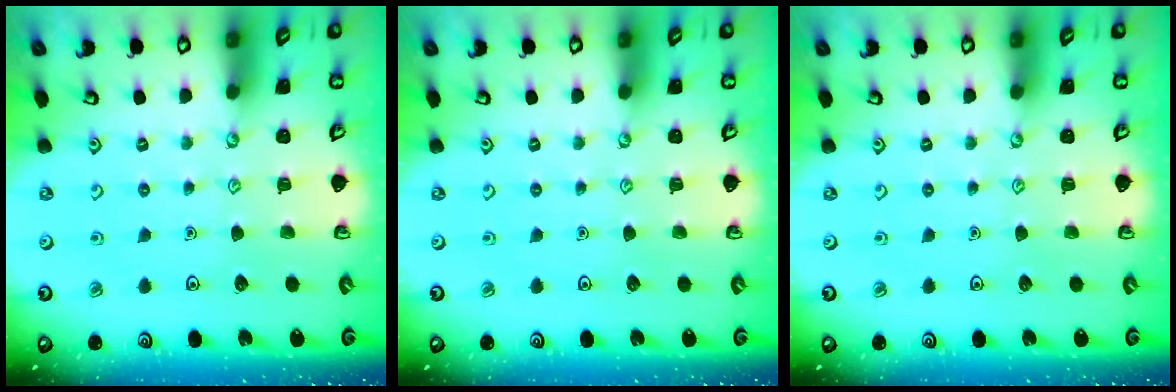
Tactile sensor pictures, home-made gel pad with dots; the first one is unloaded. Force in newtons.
{"total": 0.0}
{"total": 0.0}